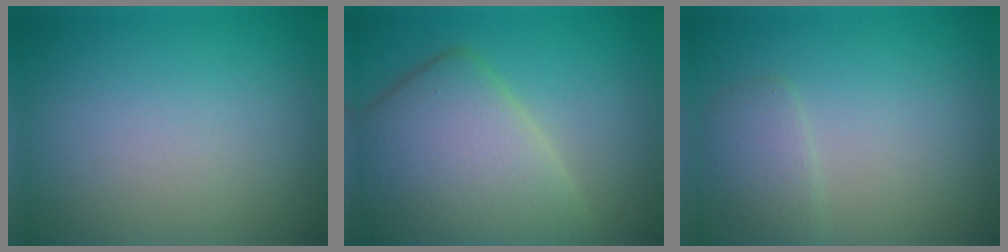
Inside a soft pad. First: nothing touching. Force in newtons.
{"total": 8.4, "press": 8.4, "slide": 0.4}
{"total": 1.8, "press": 1.8, "slide": 0.2}